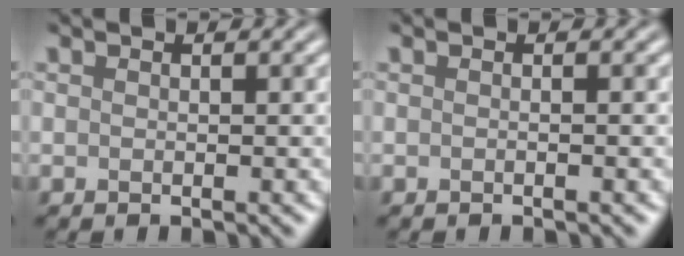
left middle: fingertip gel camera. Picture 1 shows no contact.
{"total": 0.9, "force": [0.1, 0.5, 0.7], "torque": [-0.002, -0.011, -0.011]}